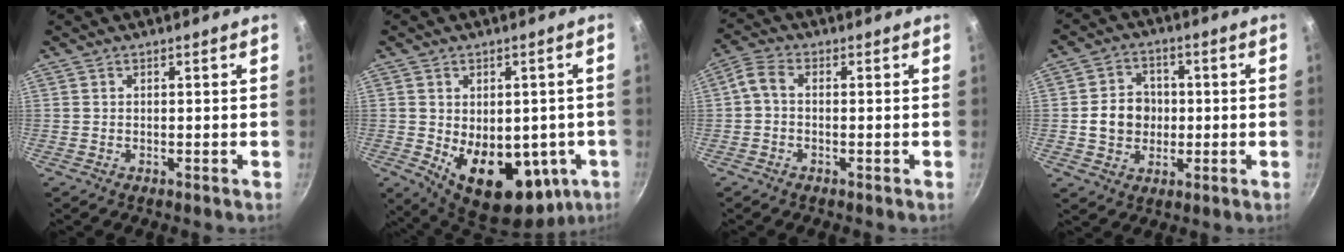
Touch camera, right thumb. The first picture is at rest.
{"total": 17.8, "force": [-3.6, 11.4, 13.2], "torque": [-0.153, -0.021, -0.023]}
{"total": 3.4, "force": [-0.5, 2.0, 2.8], "torque": [-0.076, 0.017, -0.022]}
{"total": 8.2, "force": [-0.3, 7.2, 4.1], "torque": [-0.039, 0.012, -0.008]}